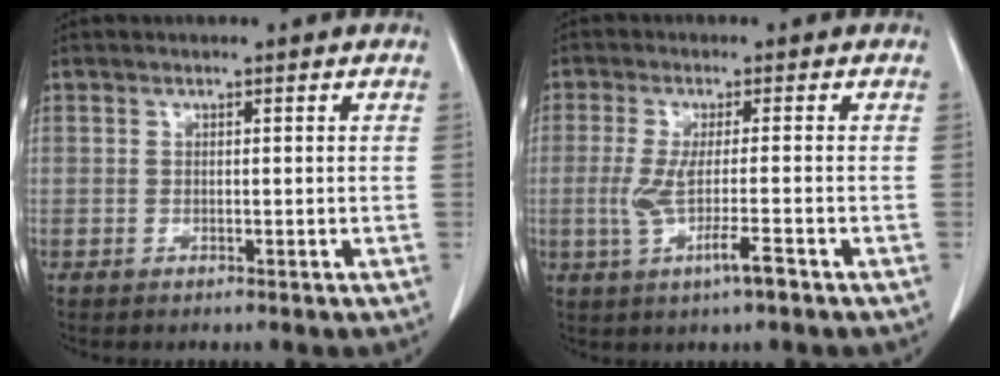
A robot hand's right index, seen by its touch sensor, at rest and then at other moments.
{"total": 6.0, "force": [-2.2, -0.2, 5.6], "torque": [-0.111, -0.017, -0.040]}